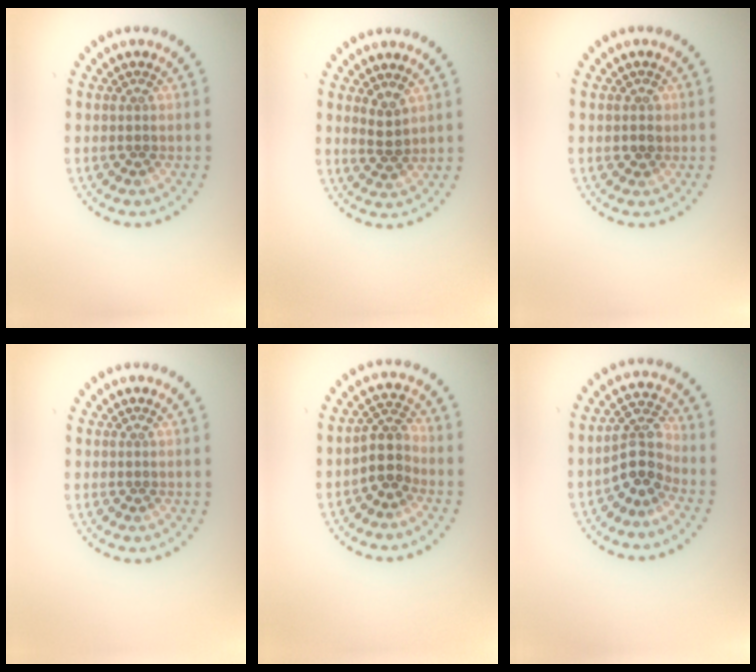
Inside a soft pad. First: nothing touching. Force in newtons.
{"total": 1.9, "press": 1.6, "slide": 0.9}
{"total": 0.8, "press": 0.7, "slide": 0.3}
{"total": 0.0}
{"total": 2.8, "press": 2.3, "slide": 1.6}
{"total": 3.7, "press": 3.3, "slide": 1.7}